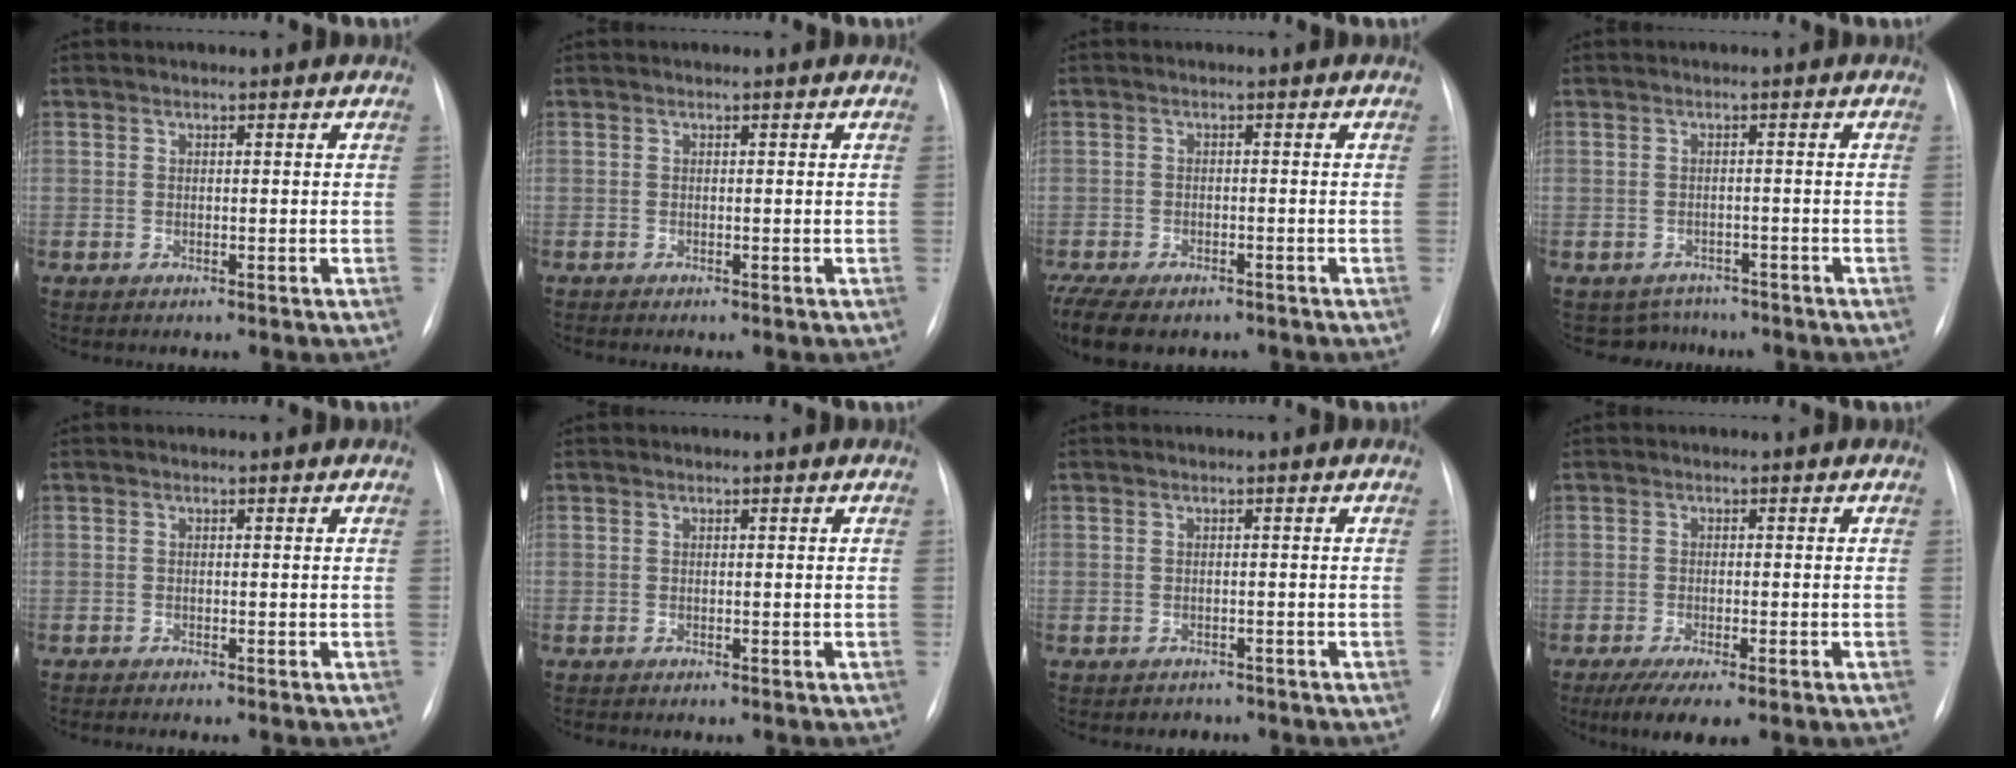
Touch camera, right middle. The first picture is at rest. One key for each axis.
{"total": 0.0}
{"total": 13.5, "fx": -9.5, "fy": 6.8, "fz": 6.8, "tx": -0.173, "ty": -0.018, "tz": -0.130}
{"total": 3.9, "fx": -3.4, "fy": 1.9, "fz": -0.8, "tx": 0.009, "ty": 0.010, "tz": -0.049}
{"total": 0.5, "fx": -0.5, "fy": -0.1, "fz": 0.1, "tx": -0.005, "ty": -0.003, "tz": -0.010}
{"total": 0.0}
{"total": 1.7, "fx": -1.3, "fy": 1.0, "fz": -0.3, "tx": -0.004, "ty": 0.003, "tz": -0.019}
{"total": 6.8, "fx": -4.1, "fy": 1.5, "fz": 5.2, "tx": -0.082, "ty": -0.018, "tz": -0.062}